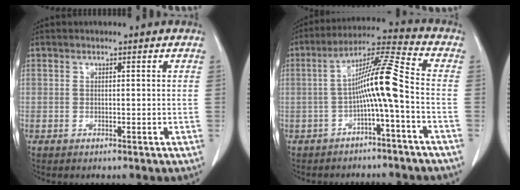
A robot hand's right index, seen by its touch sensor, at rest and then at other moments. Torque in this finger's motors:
{"motor_torque": [1.32, -0.45, 0.77, 0.21]}